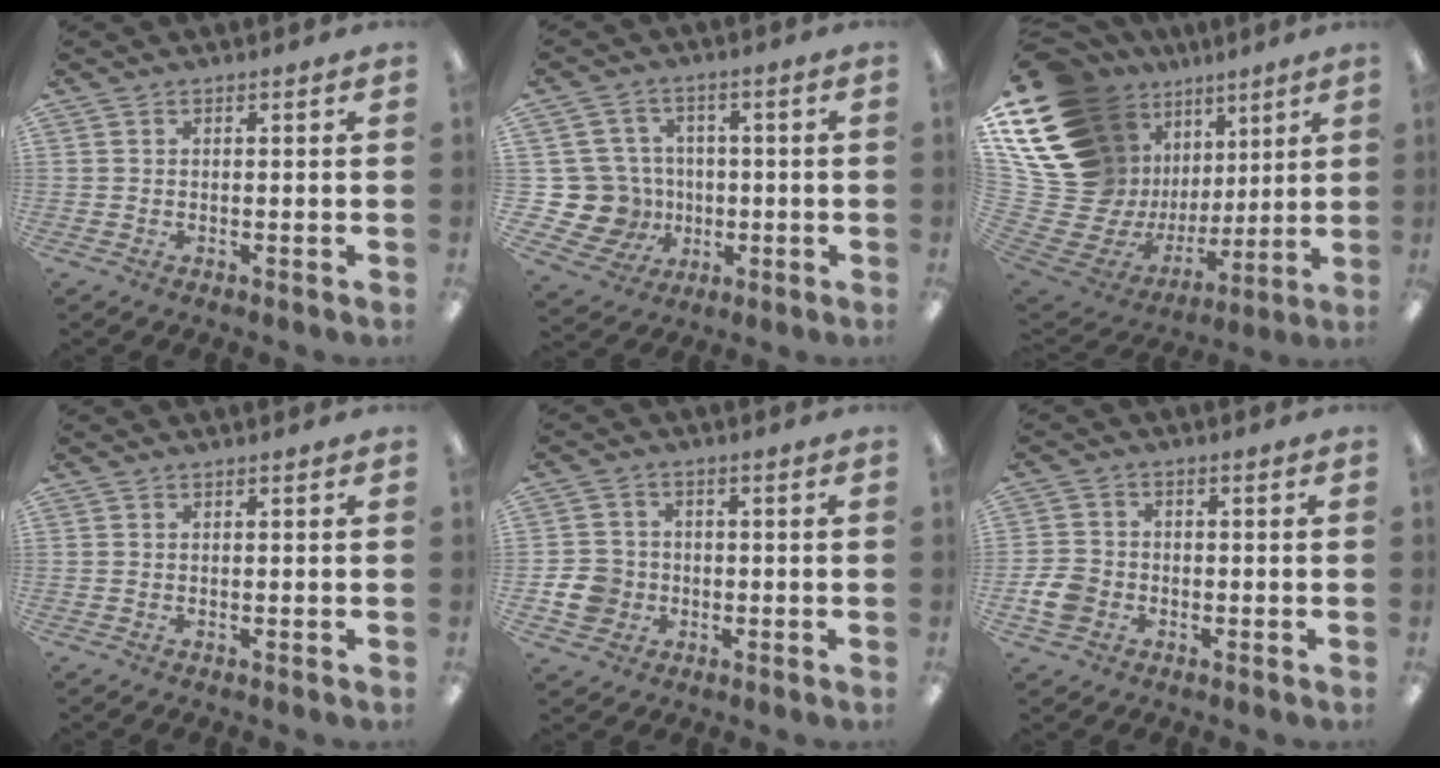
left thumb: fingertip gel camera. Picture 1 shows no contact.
{"total": 13.5, "force": [-2.0, 12.6, 4.6], "torque": [-0.129, 0.014, -0.024]}
{"total": 21.8, "force": [9.2, 15.8, 11.8], "torque": [-0.222, -0.112, 0.217]}
{"total": 0.0}
{"total": 6.8, "force": [-1.5, 6.1, 2.4], "torque": [-0.057, 0.012, -0.026]}
{"total": 5.8, "force": [-2.0, 4.7, 2.8], "torque": [-0.065, 0.010, -0.036]}